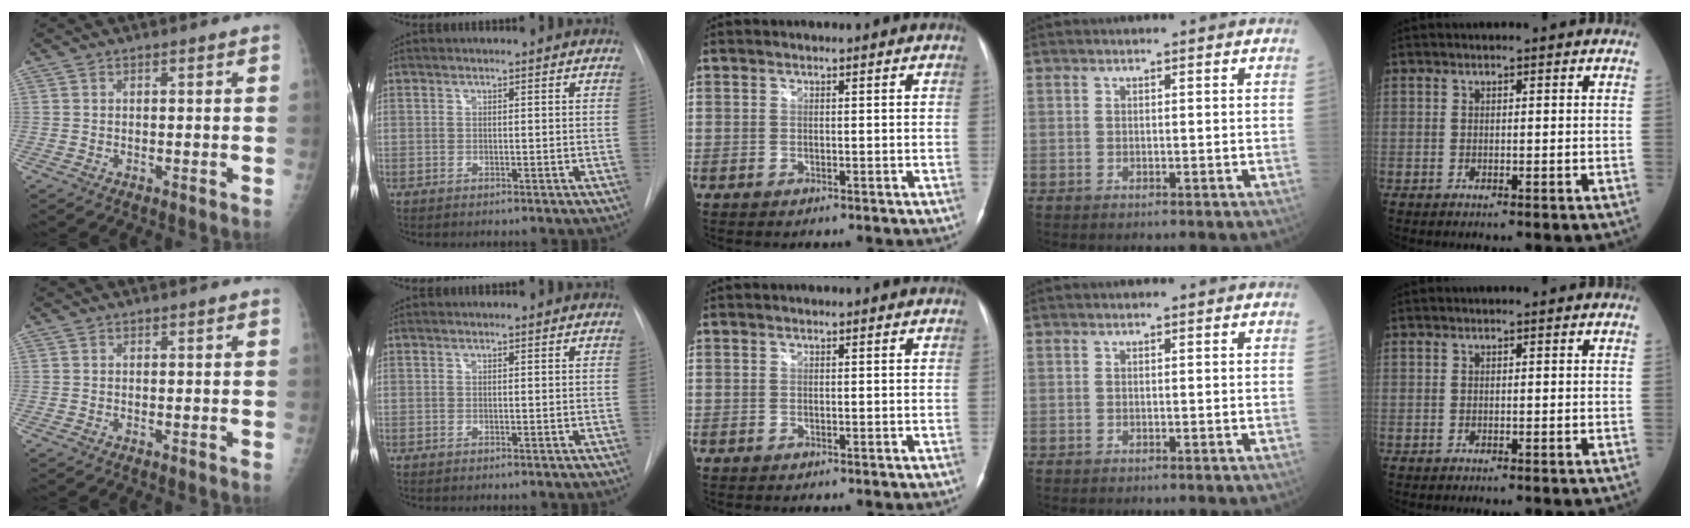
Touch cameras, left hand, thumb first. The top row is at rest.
{}